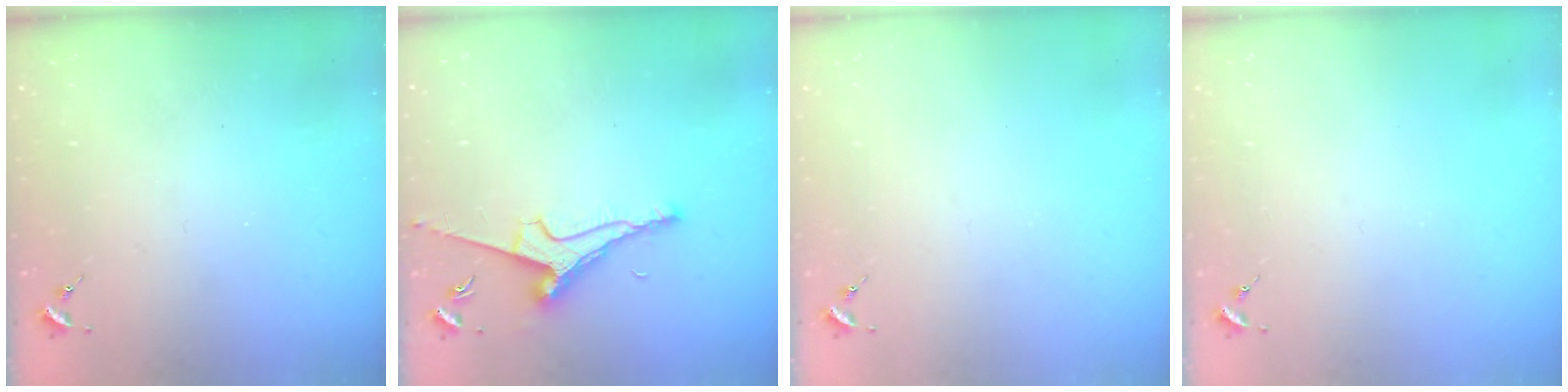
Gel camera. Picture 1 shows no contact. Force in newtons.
{"total": 8.0, "press": 8.0, "slide": 1.2}
{"total": 0.0}
{"total": 0.0}